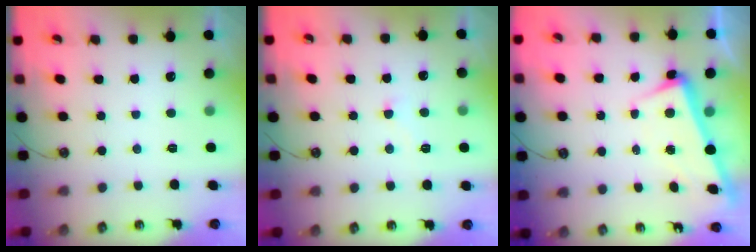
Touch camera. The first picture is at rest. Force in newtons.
{"total": 2.5, "press": 2.5, "slide": 0.4}
{"total": 3.0, "press": 2.9, "slide": 1.0}